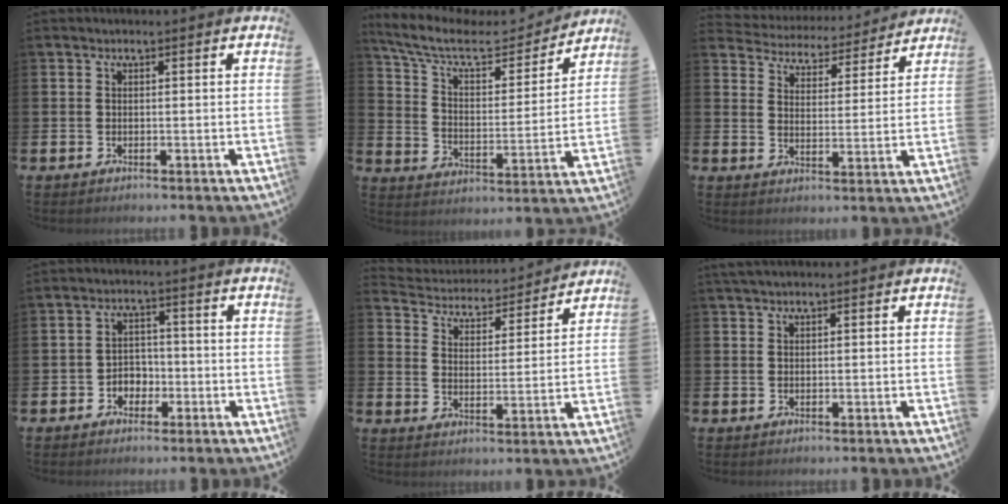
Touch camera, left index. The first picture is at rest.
{"total": 9.8, "force": [8.1, 3.4, 4.4], "torque": [-0.114, -0.048, 0.135]}
{"total": 4.1, "force": [3.9, 1.1, -0.2], "torque": [-0.019, -0.040, 0.063]}
{"total": 3.0, "force": [-1.8, 2.3, 0.7], "torque": [-0.021, 0.006, -0.040]}
{"total": 4.4, "force": [4.2, 1.1, -0.1], "torque": [-0.032, -0.043, 0.068]}
{"total": 1.3, "force": [1.2, 0.2, 0.5], "torque": [-0.008, 0.002, 0.021]}